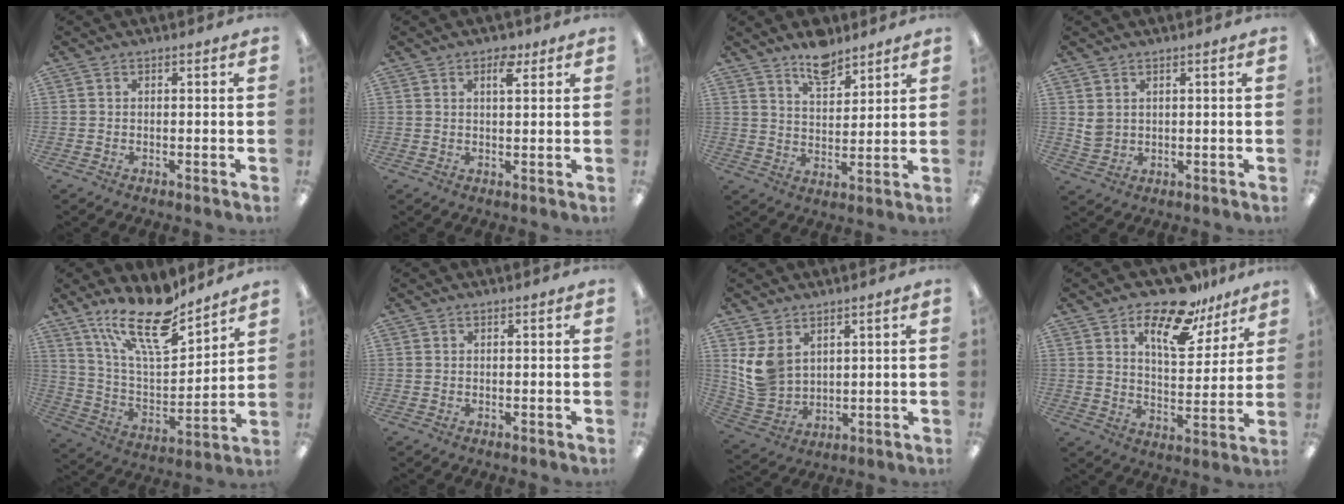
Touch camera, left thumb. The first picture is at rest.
{"total": 3.6, "force": [2.3, 1.5, 2.4], "torque": [-0.022, -0.010, 0.033]}
{"total": 8.2, "force": [6.7, 3.5, 3.4], "torque": [-0.044, -0.041, 0.117]}
{"total": 3.1, "force": [1.5, 2.5, 1.1], "torque": [-0.025, 0.000, 0.030]}
{"total": 19.3, "force": [14.5, 5.9, 11.3], "torque": [-0.203, -0.093, 0.251]}
{"total": 0.0}
{"total": 8.6, "force": [3.9, 6.5, 4.1], "torque": [-0.104, -0.013, 0.078]}
{"total": 16.0, "force": [11.2, 6.8, 9.2], "torque": [-0.140, -0.059, 0.190]}